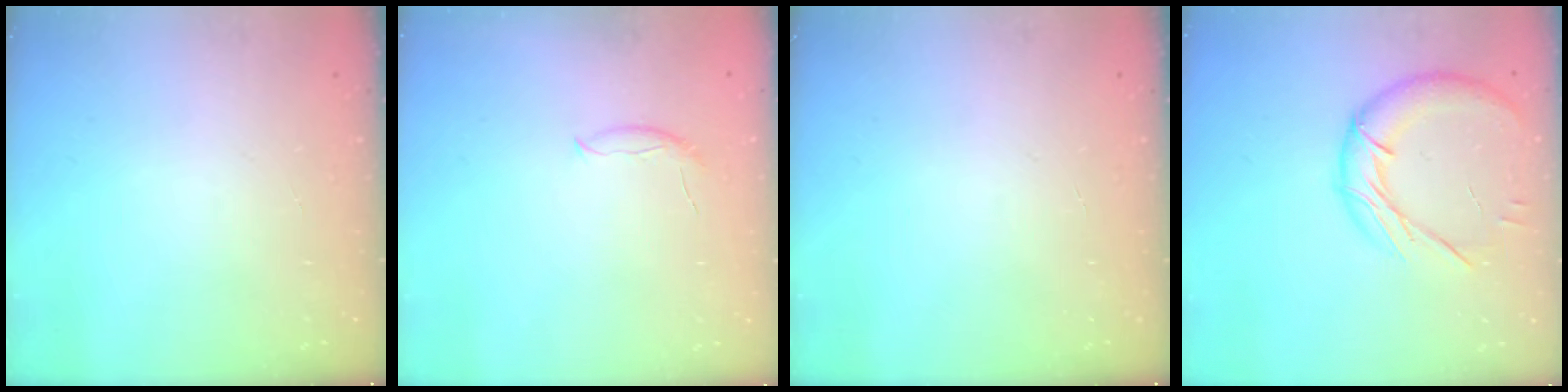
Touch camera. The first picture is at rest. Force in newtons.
{"total": 6.7, "press": 6.7, "slide": 0.8}
{"total": 0.0}
{"total": 13.7, "press": 13.6, "slide": 1.1}